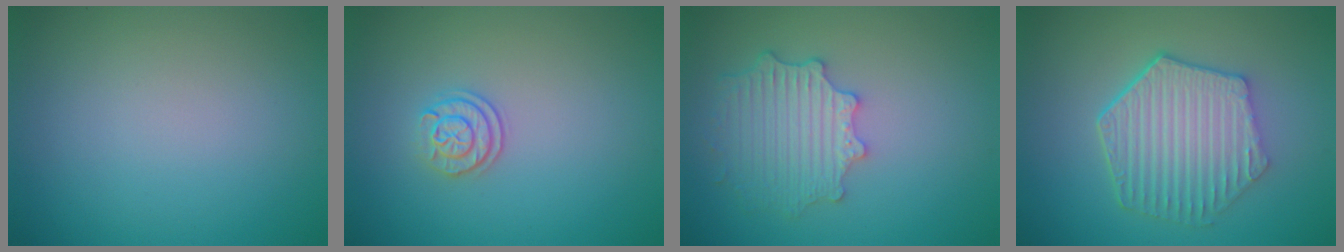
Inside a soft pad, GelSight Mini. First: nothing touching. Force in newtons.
{"total": 2.0, "press": 1.8, "slide": 0.9}
{"total": 4.5, "press": 3.8, "slide": 2.4}
{"total": 6.3, "press": 4.9, "slide": 3.9}